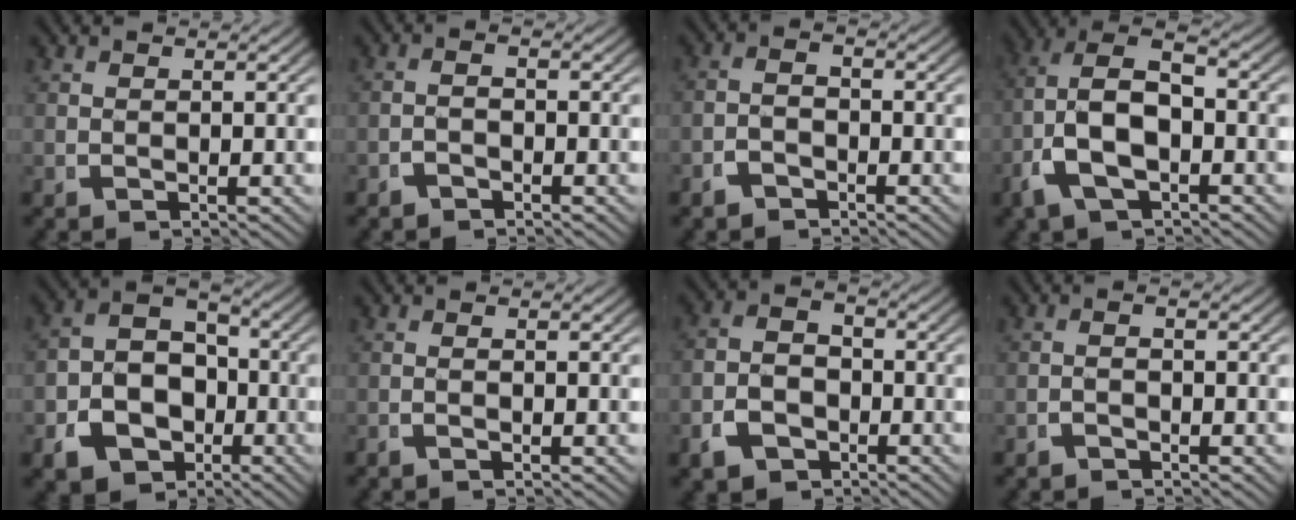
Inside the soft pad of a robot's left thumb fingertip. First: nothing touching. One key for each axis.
{"total": 1.4, "fx": -1.2, "fy": 0.4, "fz": 0.4, "tx": -0.013, "ty": 0.000, "tz": -0.023}
{"total": 2.1, "fx": -1.6, "fy": 1.1, "fz": 0.7, "tx": -0.017, "ty": -0.005, "tz": -0.030}
{"total": 8.5, "fx": -0.6, "fy": 5.5, "fz": 6.4, "tx": -0.160, "ty": -0.022, "tz": -0.001}
{"total": 12.1, "fx": -2.6, "fy": 10.0, "fz": 6.4, "tx": -0.114, "ty": -0.028, "tz": -0.043}
{"total": 0.9, "fx": -0.6, "fy": -0.3, "fz": 0.5, "tx": -0.010, "ty": 0.006, "tz": -0.015}
{"total": 5.4, "fx": -1.9, "fy": 4.2, "fz": 2.9, "tx": -0.049, "ty": -0.016, "tz": -0.028}
{"total": 1.1, "fx": -1.0, "fy": 0.2, "fz": 0.4, "tx": -0.010, "ty": 0.004, "tz": -0.020}